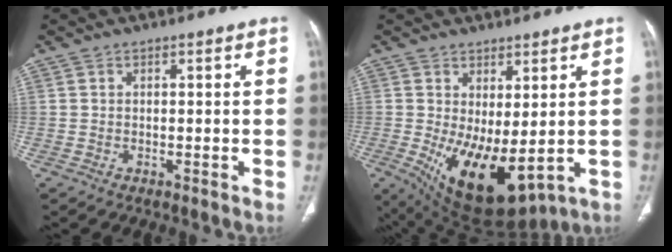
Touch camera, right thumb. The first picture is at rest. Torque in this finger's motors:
{"motor_torque": [2.12, 2.31, 0.32, -0.11, 0.57]}